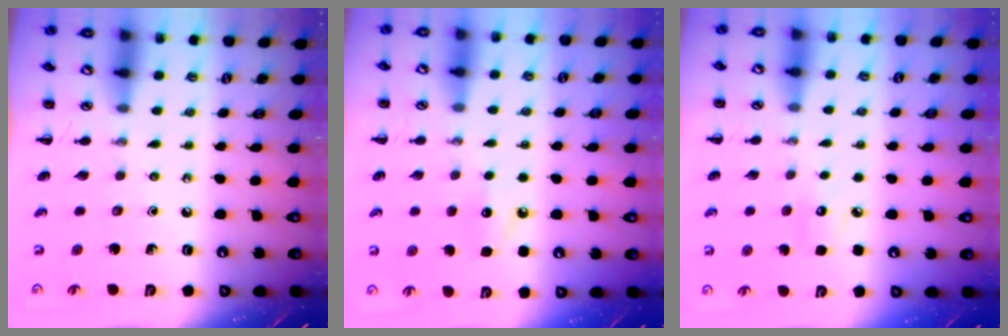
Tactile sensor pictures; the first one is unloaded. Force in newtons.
{"total": 6.4, "press": 6.2, "slide": 1.5}
{"total": 4.9, "press": 4.7, "slide": 1.4}